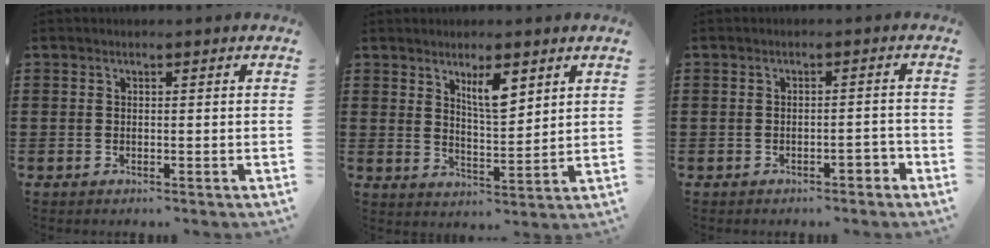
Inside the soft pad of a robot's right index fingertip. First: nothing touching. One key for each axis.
{"total": 5.6, "fx": 3.2, "fy": 1.8, "fz": 4.3, "tx": -0.076, "ty": -0.003, "tz": 0.052}
{"total": 2.2, "fx": -1.4, "fy": 0.5, "fz": 1.5, "tx": -0.028, "ty": 0.001, "tz": -0.028}